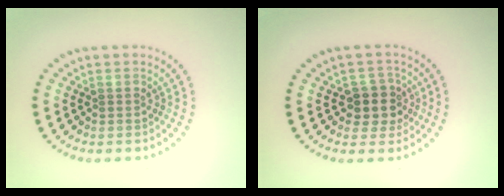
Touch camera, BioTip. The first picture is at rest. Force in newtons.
{"total": 3.1, "press": 2.7, "slide": 1.4}